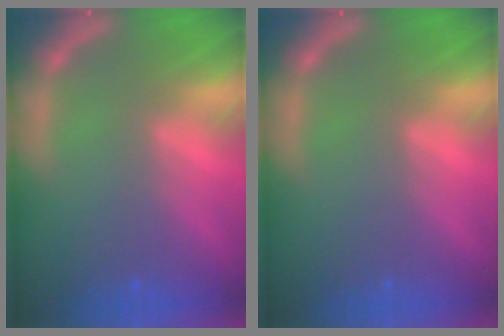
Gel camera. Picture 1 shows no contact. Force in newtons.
{"total": 0.0}